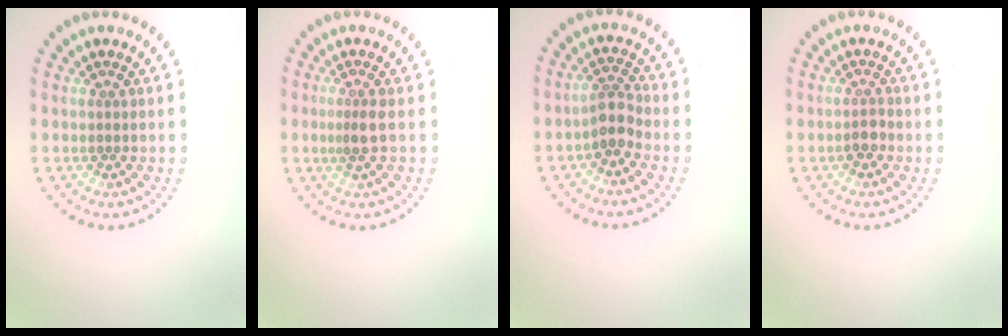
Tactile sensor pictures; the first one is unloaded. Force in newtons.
{"total": 1.6, "press": 1.2, "slide": 1.1}
{"total": 2.3, "press": 1.9, "slide": 1.2}
{"total": 1.2, "press": 1.1, "slide": 0.6}